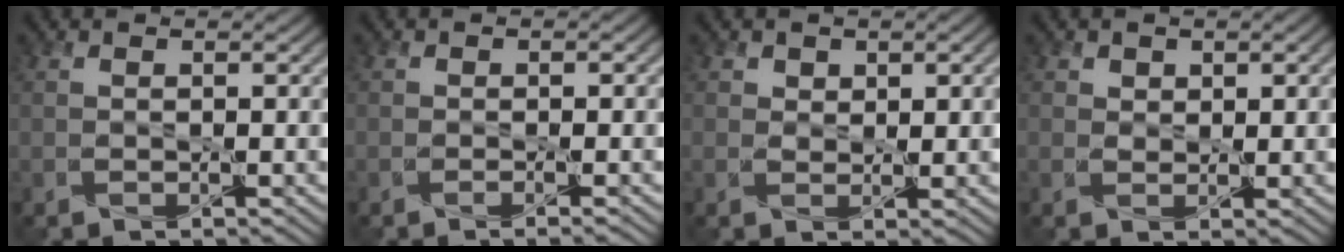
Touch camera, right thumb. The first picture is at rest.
{"total": 0.8, "force": [-0.6, -0.1, 0.4], "torque": [-0.012, 0.000, -0.013]}
{"total": 1.7, "force": [0.9, 1.2, 0.7], "torque": [-0.018, -0.002, 0.013]}
{"total": 1.5, "force": [0.8, 1.1, 0.6], "torque": [-0.016, -0.002, 0.012]}